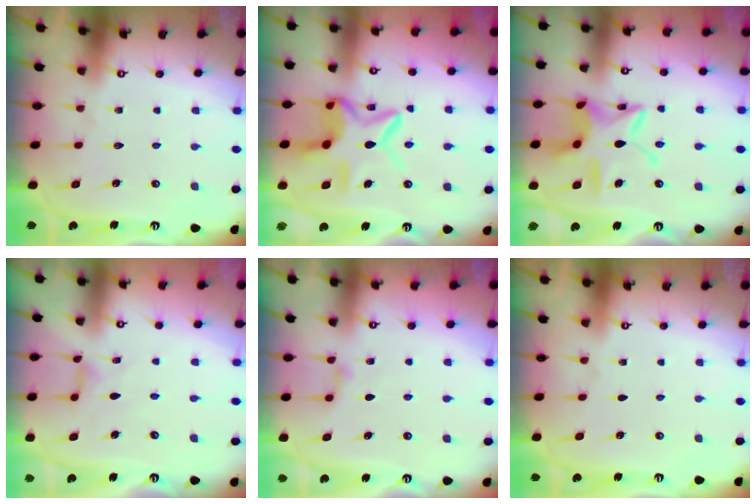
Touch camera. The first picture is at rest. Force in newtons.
{"total": 13.2, "press": 13.2, "slide": 1.1}
{"total": 15.0, "press": 14.9, "slide": 1.4}
{"total": 1.2, "press": 1.2, "slide": 0.3}
{"total": 2.8, "press": 2.7, "slide": 0.6}
{"total": 0.0}